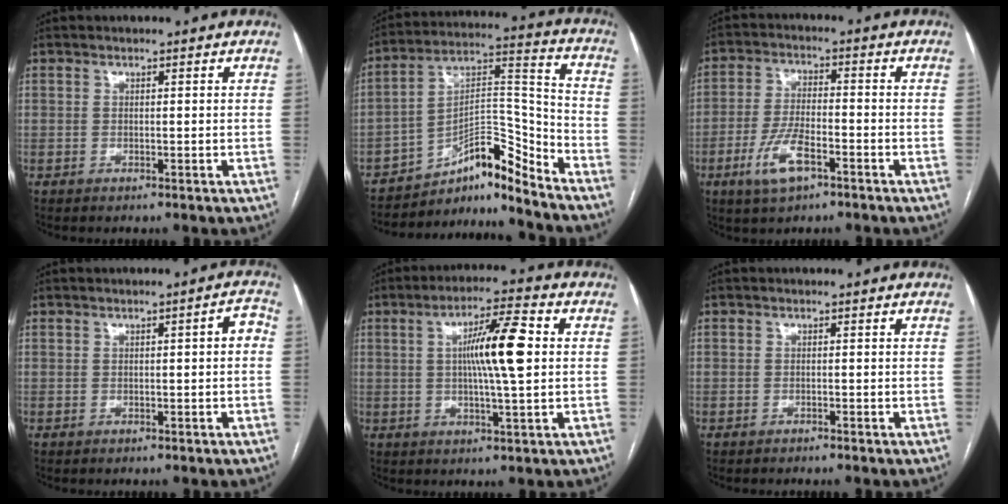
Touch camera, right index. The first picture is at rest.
{"total": 10.2, "force": [-9.3, 1.4, 4.1], "torque": [-0.061, 0.064, -0.153]}
{"total": 7.7, "force": [-3.9, 2.6, 6.1], "torque": [-0.130, -0.001, -0.070]}
{"total": 2.6, "force": [0.1, 0.5, 2.6], "torque": [-0.029, 0.013, 0.001]}
{"total": 10.3, "force": [1.4, 0.7, 10.1], "torque": [-0.172, 0.009, 0.022]}
{"total": 0.5, "force": [-0.4, 0.3, 0.0], "torque": [-0.004, 0.002, -0.010]}